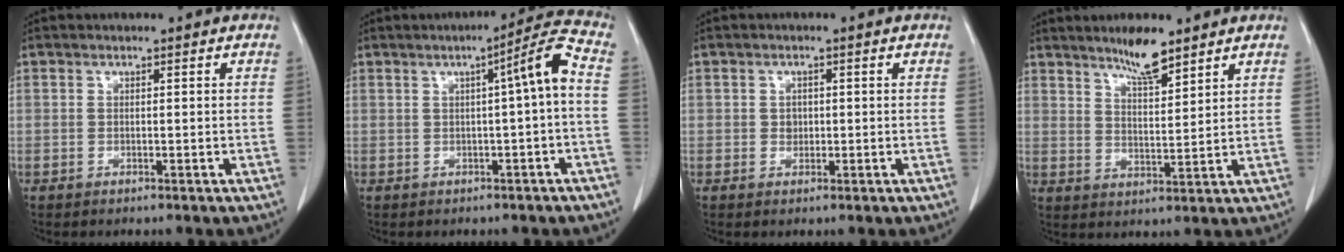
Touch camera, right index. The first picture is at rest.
{"total": 5.7, "force": [-0.1, -0.4, 5.7], "torque": [-0.079, 0.016, -0.003]}
{"total": 1.3, "force": [-0.2, 1.2, 0.6], "torque": [-0.005, 0.005, 0.003]}
{"total": 6.1, "force": [4.9, 0.9, 3.6], "torque": [-0.066, -0.003, 0.086]}